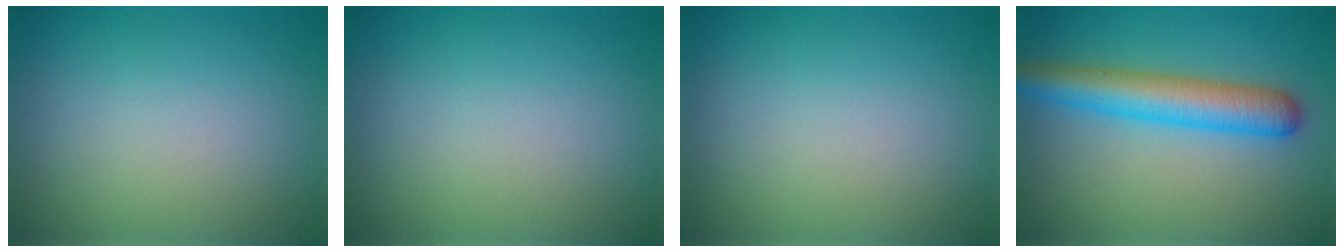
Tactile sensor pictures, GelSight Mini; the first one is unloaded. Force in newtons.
{"total": 0.0}
{"total": 0.0}
{"total": 5.6, "press": 5.6, "slide": 0.1}